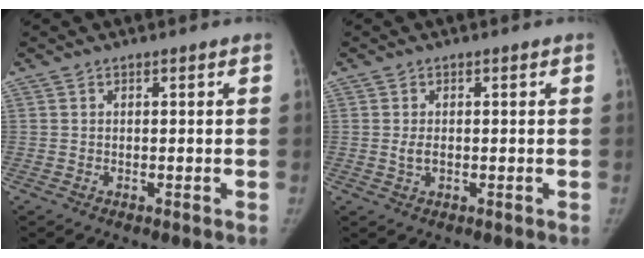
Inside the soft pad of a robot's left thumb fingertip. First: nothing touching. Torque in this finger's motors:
{"motor_torque": [-0.23, -0.14, 0.30, -0.30, -0.05]}